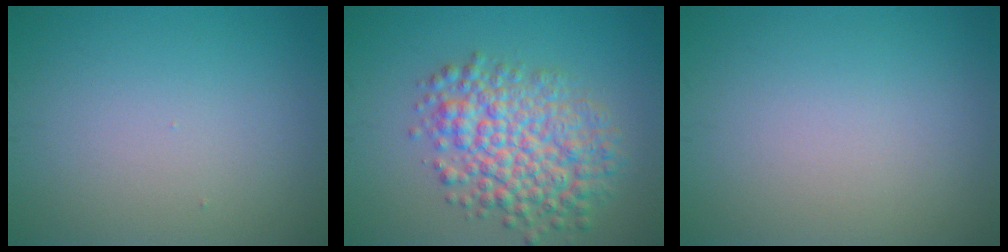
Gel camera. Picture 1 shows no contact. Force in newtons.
{"total": 7.2, "press": 7.2, "slide": 0.2}
{"total": 0.0}